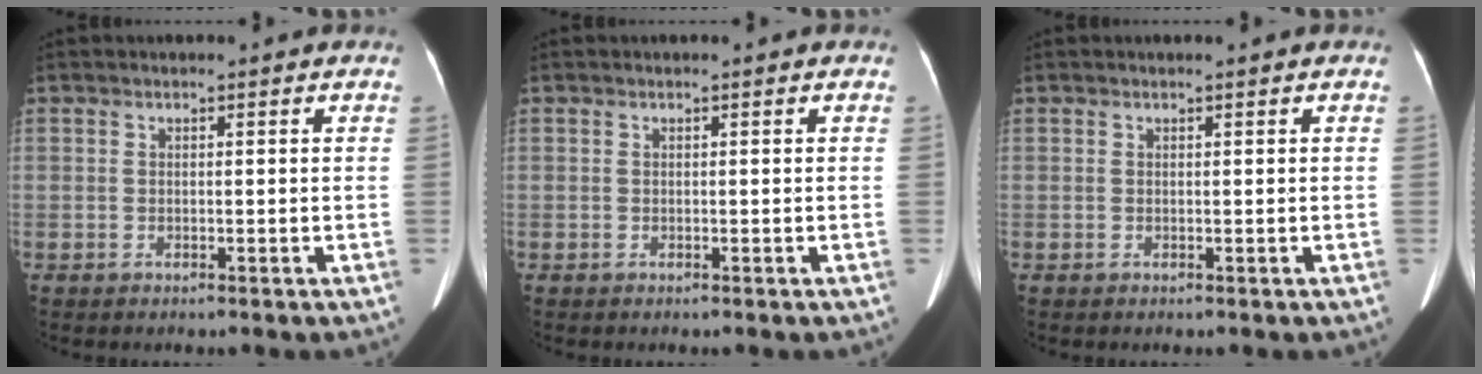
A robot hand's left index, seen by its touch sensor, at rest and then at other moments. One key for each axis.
{"total": 0.0}
{"total": 0.0}